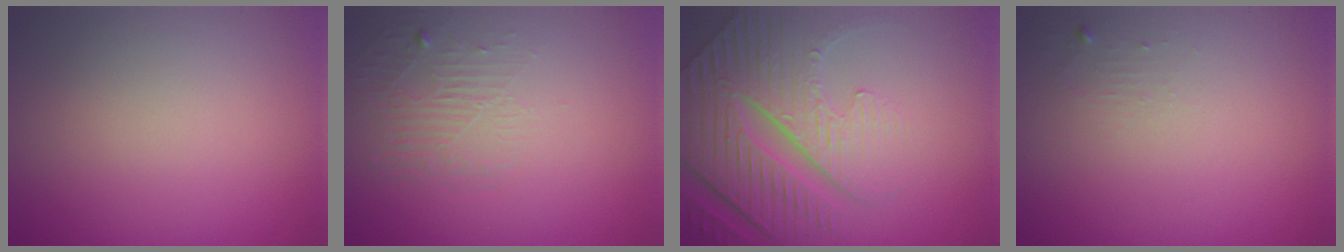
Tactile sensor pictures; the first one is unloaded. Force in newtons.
{"total": 1.9, "press": 0.6, "slide": 1.8}
{"total": 7.6, "press": 6.0, "slide": 4.7}
{"total": 1.0, "press": 1.0, "slide": 0.1}